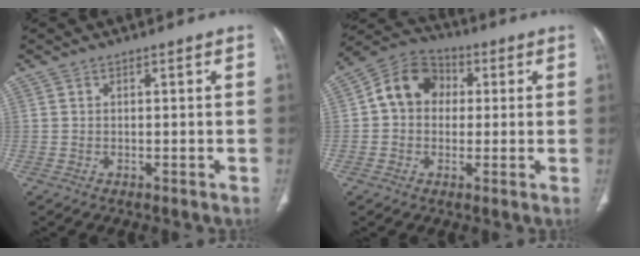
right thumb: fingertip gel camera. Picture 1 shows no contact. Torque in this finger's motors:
{"motor_torque": [1.28, 1.59, 0.73, -0.37, 0.06]}